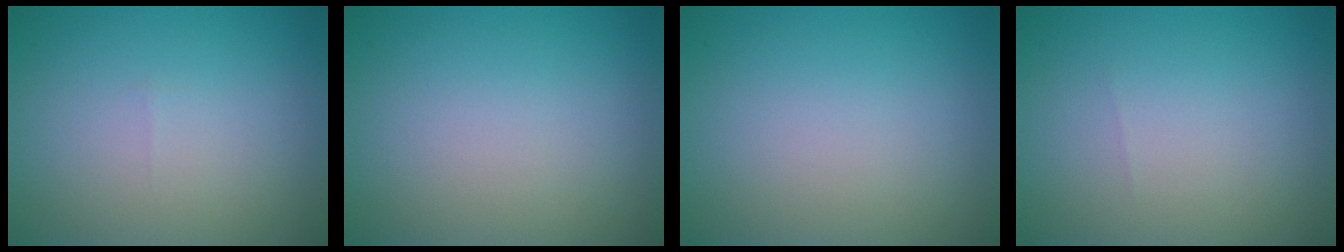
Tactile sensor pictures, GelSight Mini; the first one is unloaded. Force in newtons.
{"total": 0.0}
{"total": 0.0}
{"total": 0.0}